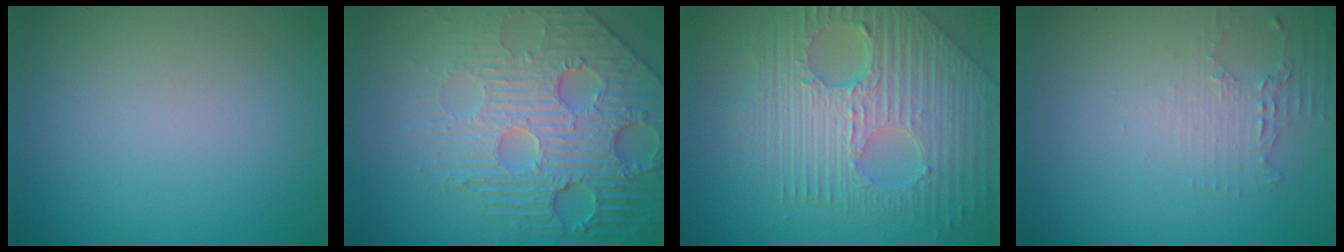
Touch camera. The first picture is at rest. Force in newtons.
{"total": 7.8, "press": 6.1, "slide": 4.9}
{"total": 9.6, "press": 6.5, "slide": 7.1}
{"total": 2.0, "press": 1.4, "slide": 1.5}